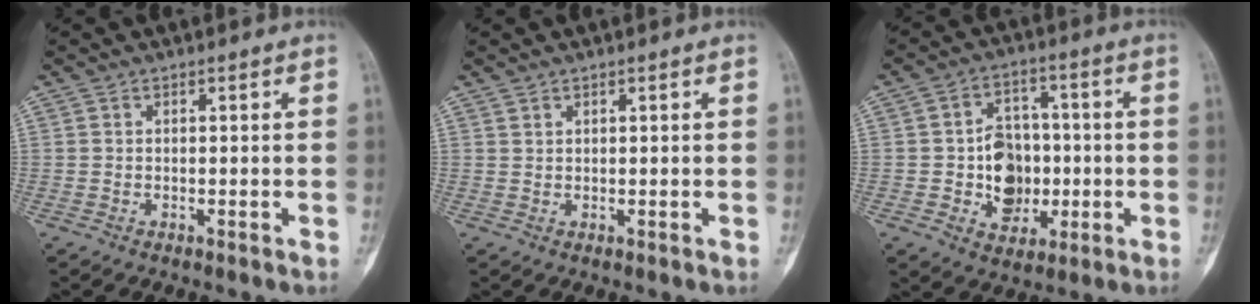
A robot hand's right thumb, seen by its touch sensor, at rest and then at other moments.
{"total": 0.6, "force": [0.6, 0.1, 0.1], "torque": [-0.001, -0.005, 0.011]}
{"total": 10.6, "force": [-1.4, 8.4, 6.3], "torque": [-0.053, 0.017, -0.017]}